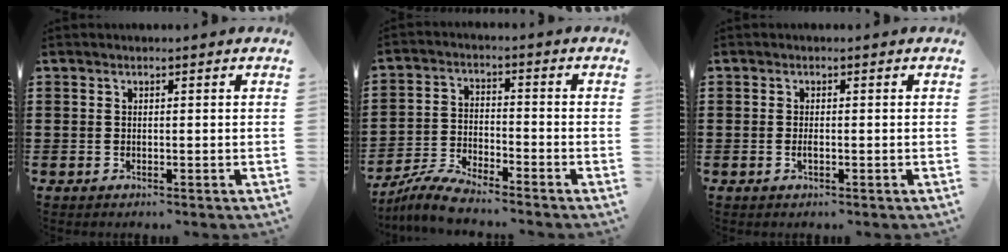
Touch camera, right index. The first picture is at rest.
{"total": 5.9, "force": [-5.6, 0.2, 1.6], "torque": [-0.047, -0.006, -0.113]}
{"total": 1.0, "force": [-0.3, 0.2, 0.9], "torque": [-0.018, -0.004, -0.005]}